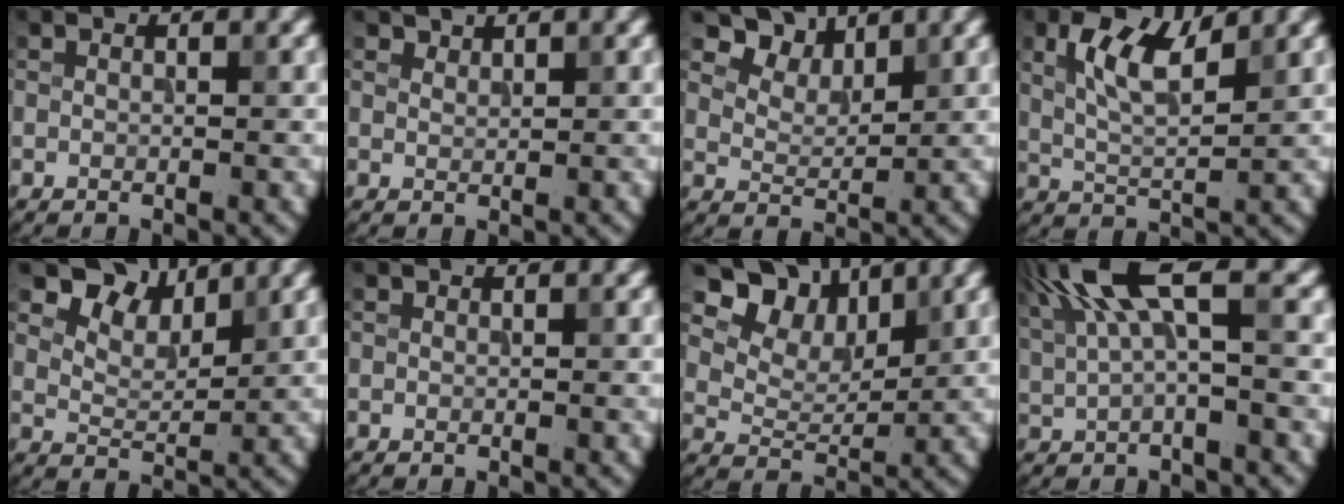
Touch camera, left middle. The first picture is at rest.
{"total": 1.2, "force": [1.1, 0.3, 0.1], "torque": [-0.002, -0.001, 0.022]}
{"total": 4.5, "force": [3.4, 2.3, 1.8], "torque": [-0.042, -0.001, 0.065]}
{"total": 5.2, "force": [2.3, 2.0, 4.3], "torque": [-0.090, 0.005, 0.042]}
{"total": 4.4, "force": [3.3, 2.2, 1.9], "torque": [-0.037, 0.001, 0.057]}
{"total": 0.0}
{"total": 7.2, "force": [4.7, 4.3, 3.5], "torque": [-0.064, -0.001, 0.081]}
{"total": 7.2, "force": [2.8, 2.0, 6.4], "torque": [-0.136, 0.017, 0.049]}